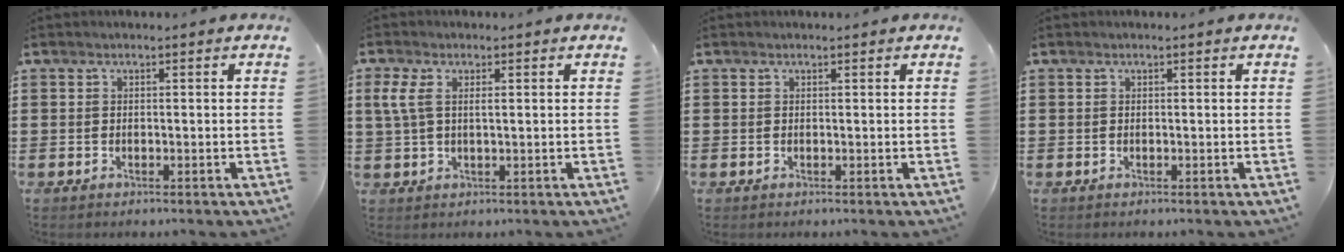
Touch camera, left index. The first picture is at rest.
{"total": 3.0, "force": [0.9, 1.3, 2.5], "torque": [-0.062, 0.003, 0.013]}
{"total": 0.0}
{"total": 0.0}